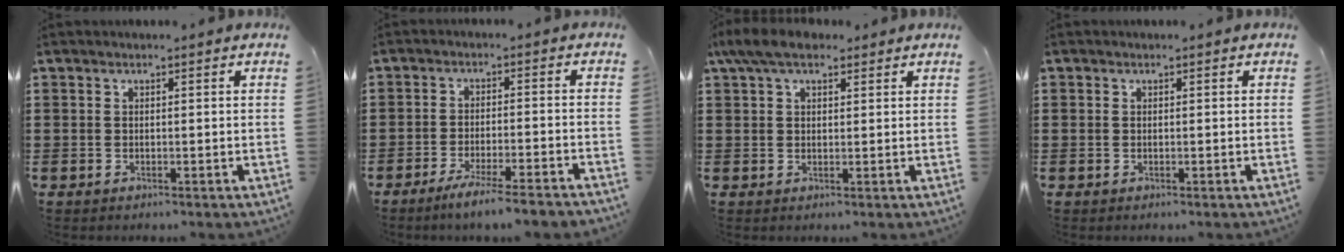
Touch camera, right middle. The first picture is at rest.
{"total": 4.7, "force": [-4.1, -0.4, 2.3], "torque": [-0.040, -0.012, -0.075]}
{"total": 5.1, "force": [3.7, 1.7, 3.1], "torque": [-0.072, 0.007, 0.069]}
{"total": 0.0}